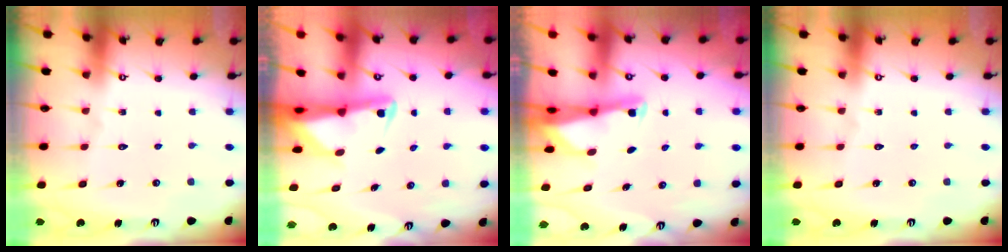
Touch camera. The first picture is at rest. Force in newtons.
{"total": 2.5, "press": 2.5, "slide": 0.6}
{"total": 2.4, "press": 2.4, "slide": 0.3}
{"total": 0.0}